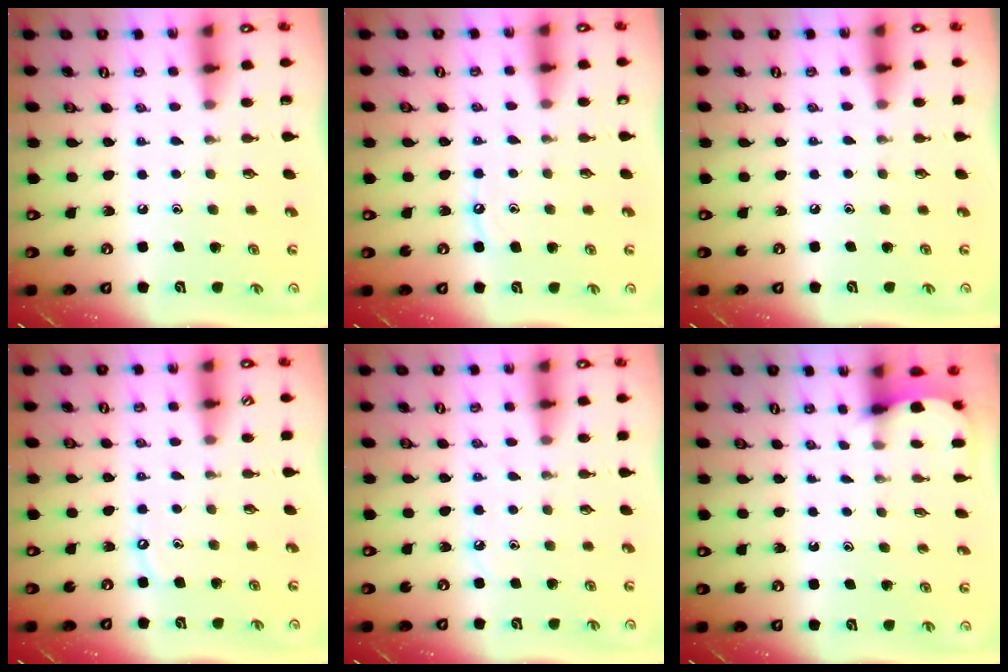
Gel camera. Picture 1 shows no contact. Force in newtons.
{"total": 6.2, "press": 6.2, "slide": 0.7}
{"total": 2.8, "press": 2.8, "slide": 0.5}
{"total": 3.6, "press": 3.6, "slide": 0.3}
{"total": 3.9, "press": 3.9, "slide": 0.6}
{"total": 2.6, "press": 2.6, "slide": 0.3}